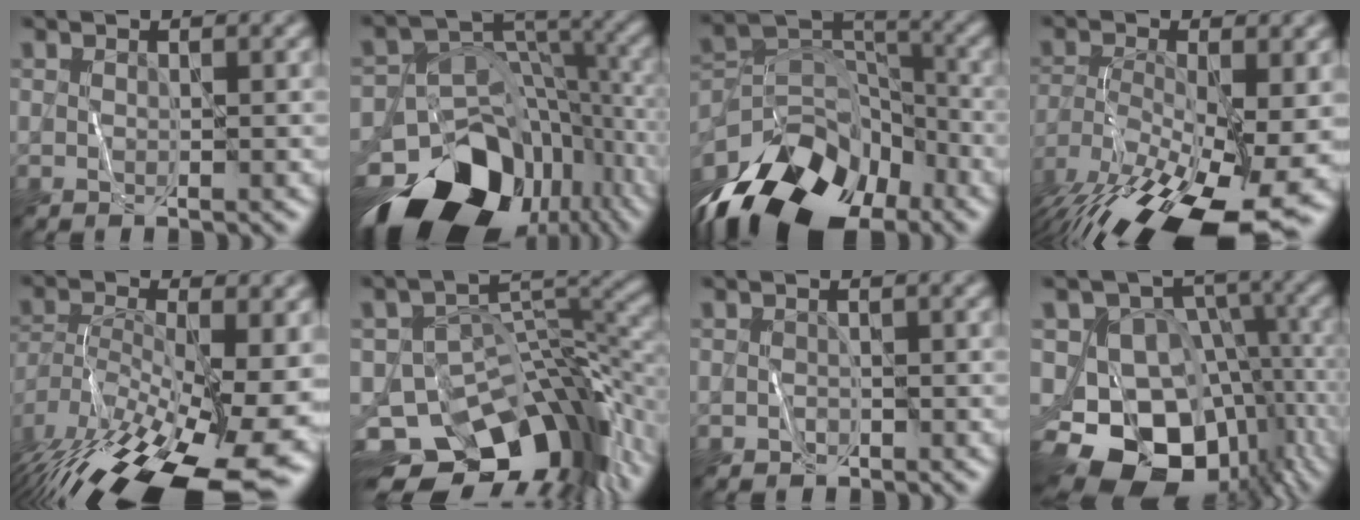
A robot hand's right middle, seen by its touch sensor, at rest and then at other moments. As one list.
[{"total": 15.9, "force": [-9.3, 10.6, 7.5], "torque": [-0.152, -0.017, -0.143]}, {"total": 13.6, "force": [-9.1, 7.2, 6.9], "torque": [-0.142, 0.008, -0.164]}, {"total": 15.1, "force": [-9.1, 4.7, 11.0], "torque": [-0.220, -0.033, -0.156]}, {"total": 18.9, "force": [-11.9, 6.3, 13.2], "torque": [-0.239, -0.022, -0.181]}, {"total": 13.5, "force": [-8.5, 6.8, 8.1], "torque": [-0.136, 0.000, -0.128]}, {"total": 0.7, "force": [-0.5, 0.5, 0.0], "torque": [0.002, -0.005, -0.011]}, {"total": 16.8, "force": [-9.2, 11.7, 7.7], "torque": [-0.141, -0.022, -0.120]}]